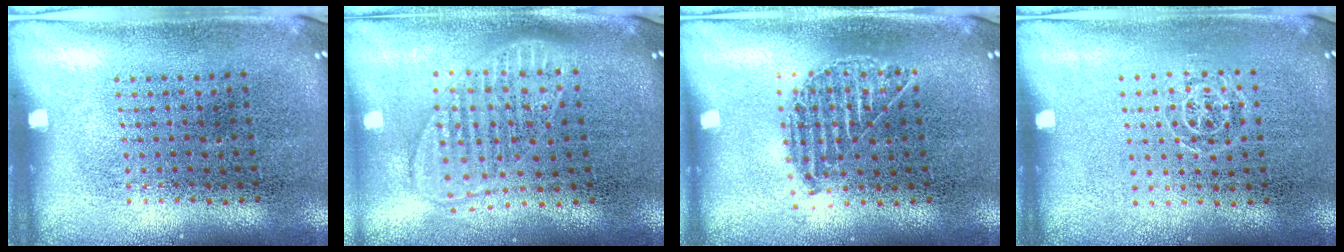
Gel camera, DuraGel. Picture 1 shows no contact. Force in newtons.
{"total": 1.8, "press": 1.5, "slide": 1.1}
{"total": 1.0, "press": 0.9, "slide": 0.3}
{"total": 0.7, "press": 0.5, "slide": 0.5}